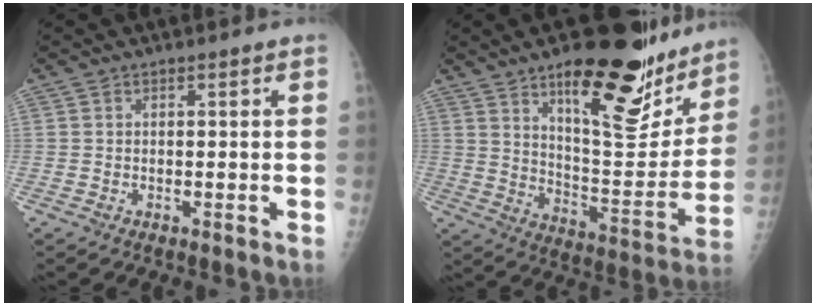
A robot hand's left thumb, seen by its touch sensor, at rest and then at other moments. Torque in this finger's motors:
{"motor_torque": [1.39, -0.62, 1.62, -1.16, 0.39]}